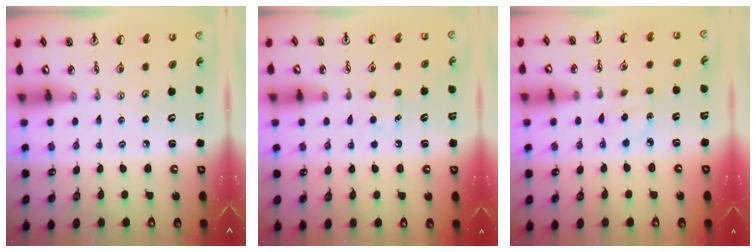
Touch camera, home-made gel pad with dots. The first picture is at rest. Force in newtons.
{"total": 5.9, "press": 5.8, "slide": 0.6}
{"total": 3.4, "press": 3.4, "slide": 0.5}